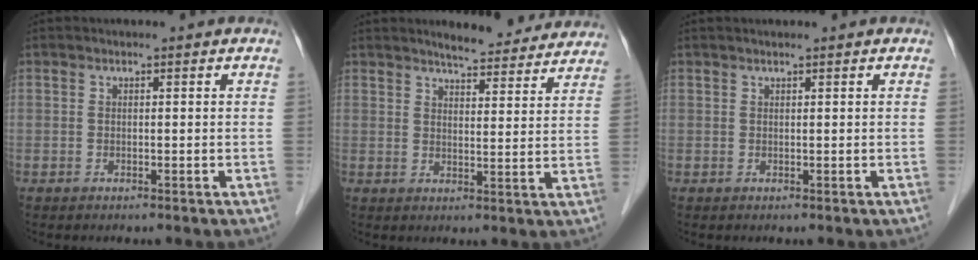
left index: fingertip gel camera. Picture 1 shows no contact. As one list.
[{"total": 11.0, "force": [10.3, 2.0, 3.3], "torque": [-0.033, -0.005, 0.118]}, {"total": 0.7, "force": [0.6, -0.1, 0.3], "torque": [-0.008, 0.008, 0.015]}]